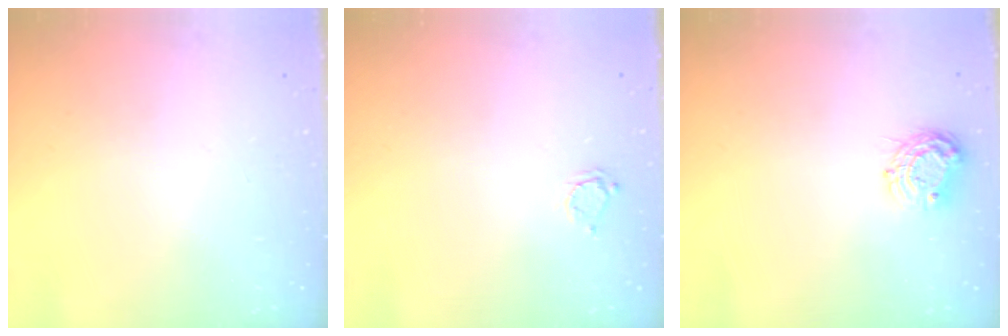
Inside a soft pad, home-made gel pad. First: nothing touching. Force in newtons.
{"total": 2.9, "press": 2.9, "slide": 0.4}
{"total": 8.4, "press": 8.3, "slide": 0.7}